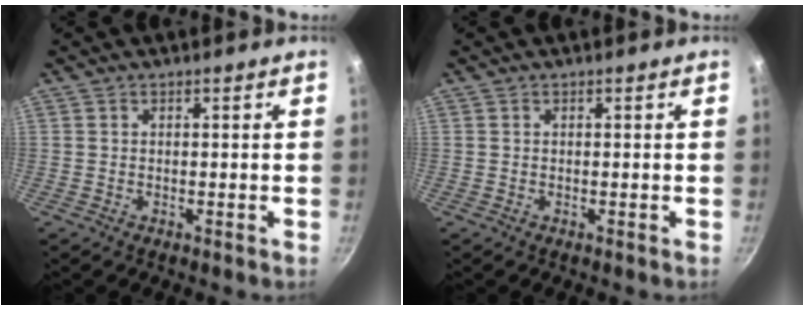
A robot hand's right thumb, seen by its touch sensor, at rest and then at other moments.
{"total": 0.0}